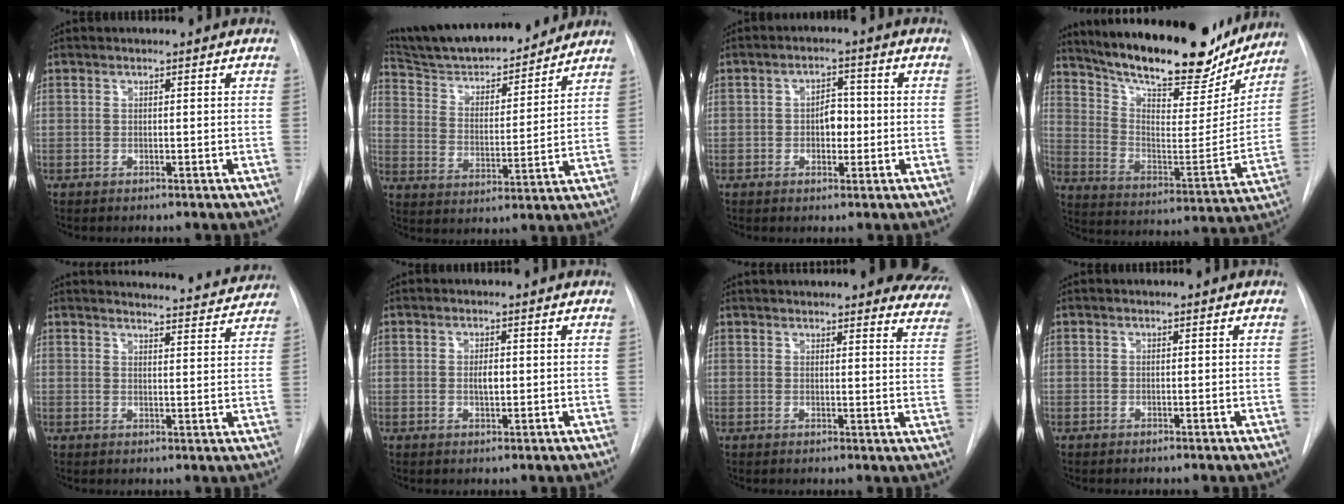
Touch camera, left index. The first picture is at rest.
{"total": 18.4, "force": [16.8, 3.2, 6.6], "torque": [-0.105, -0.001, 0.261]}
{"total": 3.8, "force": [-1.1, 2.3, 2.8], "torque": [-0.037, 0.004, -0.019]}
{"total": 24.7, "force": [21.0, 6.5, 11.4], "torque": [-0.189, -0.029, 0.301]}
{"total": 14.6, "force": [14.2, 2.0, 2.4], "torque": [-0.012, -0.038, 0.147]}
{"total": 1.8, "force": [-0.6, 0.8, 1.5], "torque": [-0.027, -0.005, -0.011]}
{"total": 17.9, "force": [16.5, 3.6, 5.9], "torque": [-0.060, -0.037, 0.172]}
{"total": 0.0}